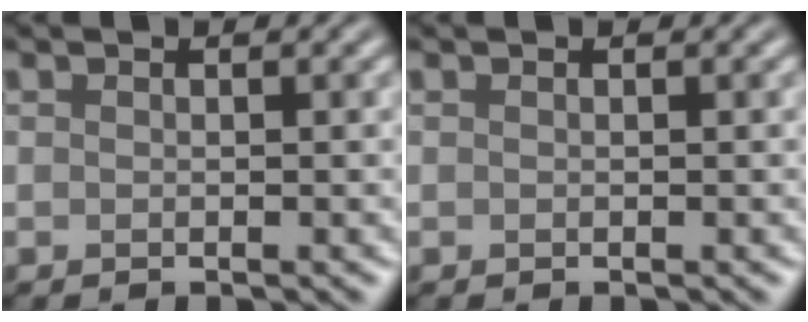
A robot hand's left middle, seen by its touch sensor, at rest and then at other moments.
{"total": 0.0}